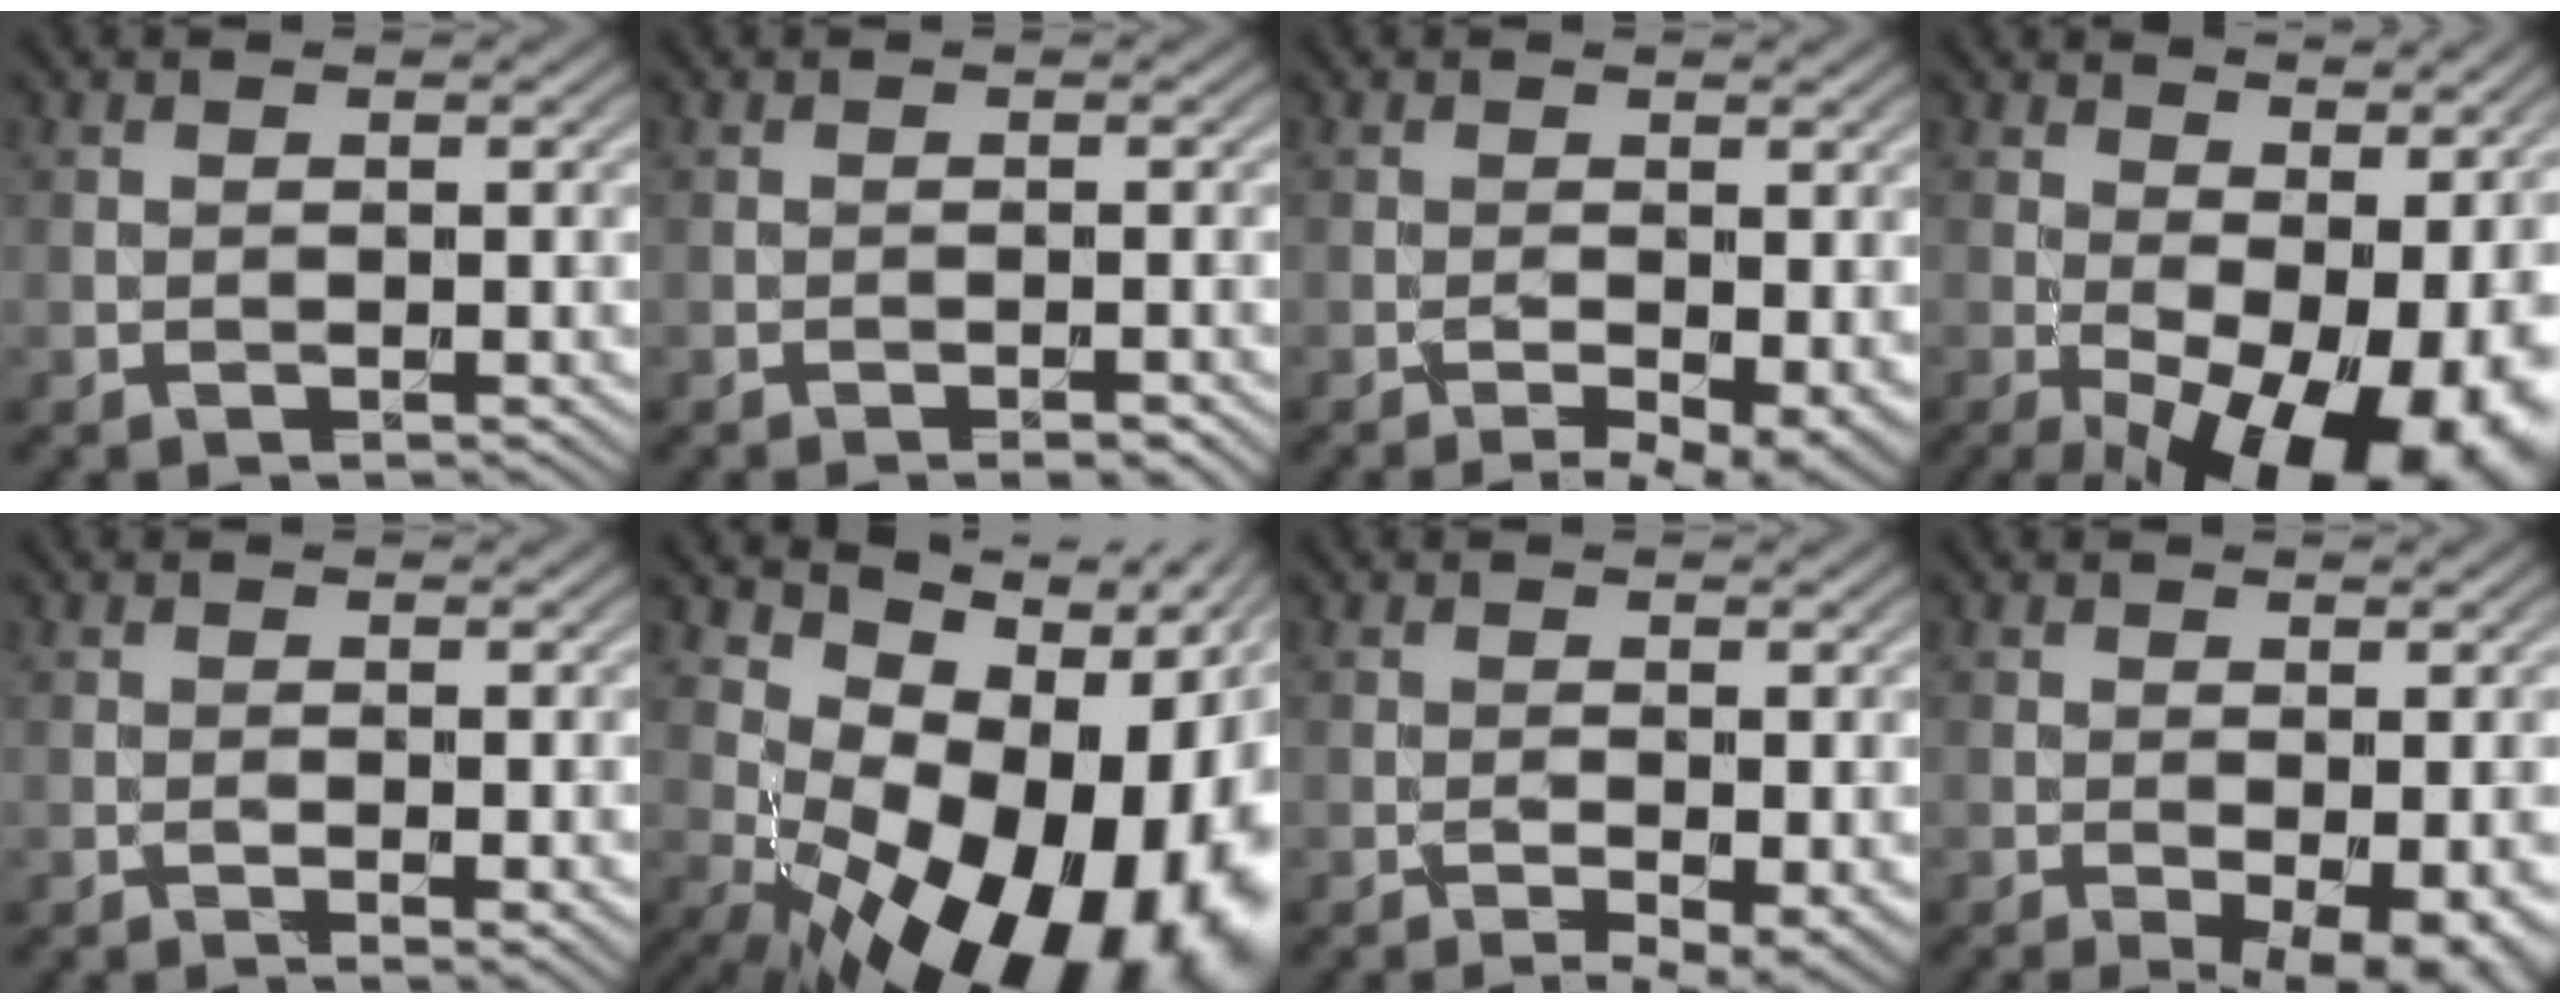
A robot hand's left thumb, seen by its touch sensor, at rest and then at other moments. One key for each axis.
{"total": 1.6, "fx": -1.1, "fy": 0.3, "fz": 1.1, "tx": -0.014, "ty": 0.002, "tz": -0.015}
{"total": 5.4, "fx": -2.0, "fy": 2.0, "fz": 4.6, "tx": -0.066, "ty": -0.012, "tz": -0.018}
{"total": 17.9, "fx": -2.3, "fy": 9.1, "fz": 15.2, "tx": -0.200, "ty": -0.019, "tz": 0.006}
{"total": 1.7, "fx": 0.0, "fy": 0.6, "fz": 1.5, "tx": -0.024, "ty": -0.007, "tz": 0.001}
{"total": 19.5, "fx": -3.1, "fy": 11.5, "fz": 15.4, "tx": -0.195, "ty": -0.025, "tz": -0.030}
{"total": 4.2, "fx": -1.3, "fy": 1.4, "fz": 3.8, "tx": -0.059, "ty": -0.011, "tz": -0.015}
{"total": 6.3, "fx": -2.3, "fy": 2.3, "fz": 5.4, "tx": -0.079, "ty": -0.014, "tz": -0.026}